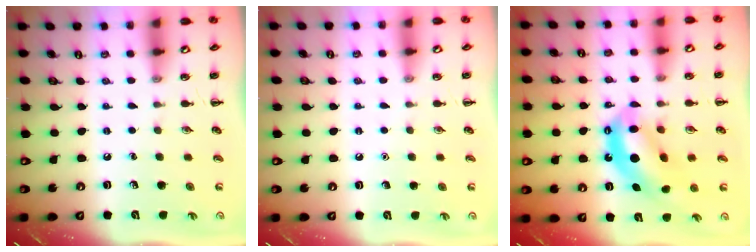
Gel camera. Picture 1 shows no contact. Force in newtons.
{"total": 1.5, "press": 1.5, "slide": 0.1}
{"total": 11.8, "press": 11.4, "slide": 3.0}